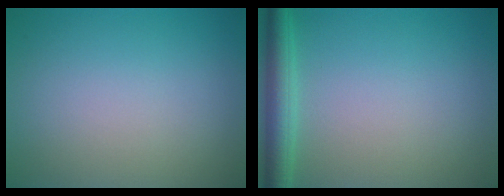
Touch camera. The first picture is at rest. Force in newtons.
{"total": 3.3, "press": 3.3, "slide": 0.2}